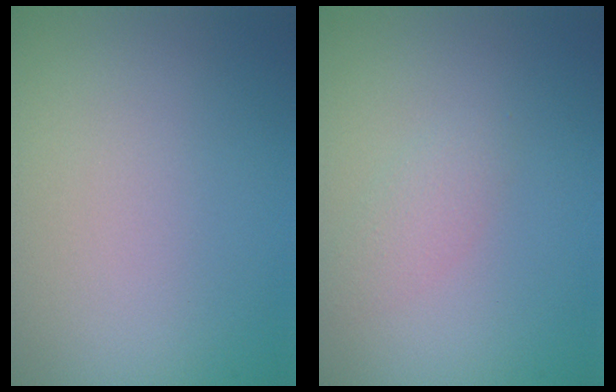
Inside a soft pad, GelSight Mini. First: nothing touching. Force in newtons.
{"total": 1.4, "press": 1.4, "slide": 0.0}